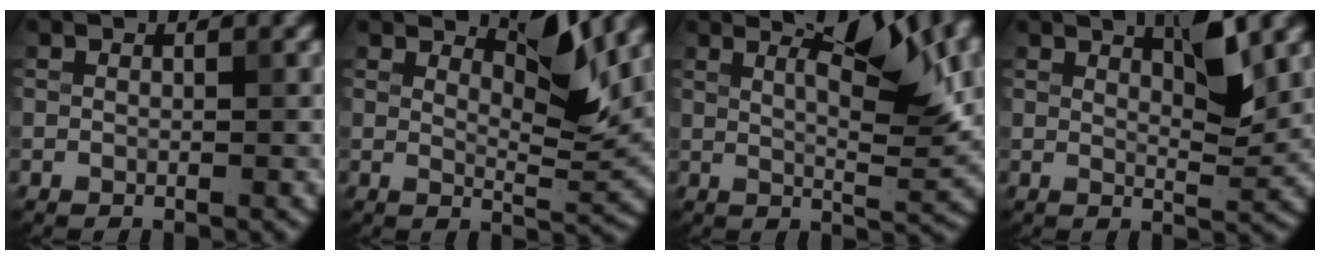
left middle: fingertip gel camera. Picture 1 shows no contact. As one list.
[{"total": 3.1, "force": [2.1, 0.1, 2.3], "torque": [-0.053, -0.007, 0.051]}, {"total": 7.5, "force": [2.6, 1.8, 6.8], "torque": [-0.106, 0.015, 0.054]}, {"total": 2.4, "force": [1.2, 0.0, 2.1], "torque": [-0.047, -0.003, 0.038]}]